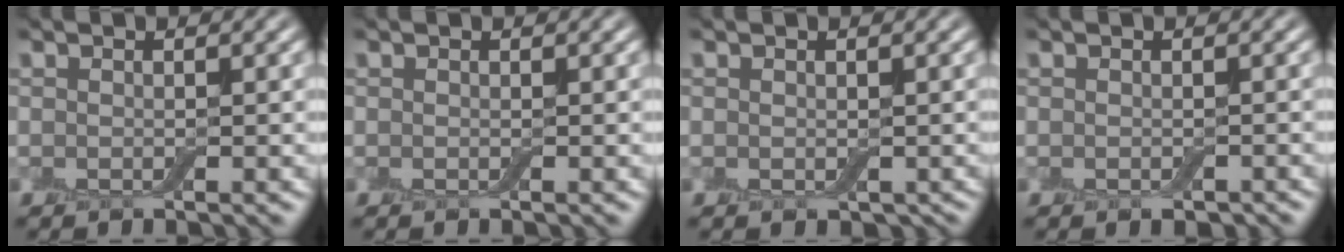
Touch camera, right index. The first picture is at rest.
{"total": 0.0}
{"total": 0.9, "force": [-0.1, 0.8, 0.5], "torque": [-0.010, -0.006, 0.001]}
{"total": 0.8, "force": [-0.4, 0.4, 0.5], "torque": [-0.008, -0.004, -0.004]}